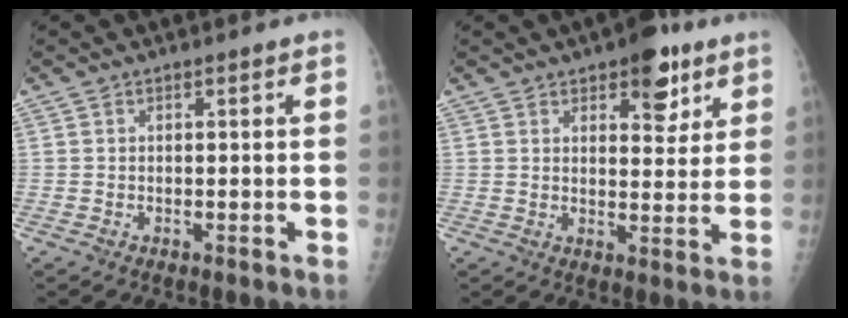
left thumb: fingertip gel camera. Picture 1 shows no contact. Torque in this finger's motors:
{"motor_torque": [1.01, 0.77, 0.72, -0.21, 0.00]}